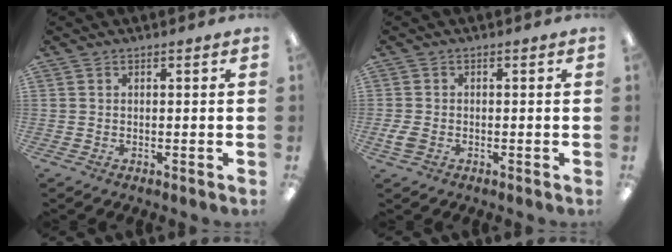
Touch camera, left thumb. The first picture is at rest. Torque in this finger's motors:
{"motor_torque": [-0.29, 0.31, -0.27, -0.01, 0.00]}